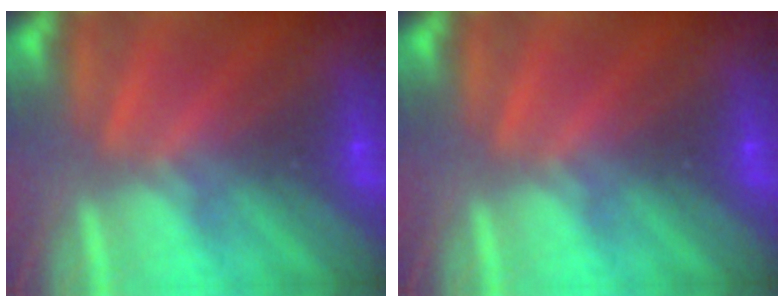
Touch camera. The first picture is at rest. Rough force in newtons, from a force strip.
{"total": 0.0}